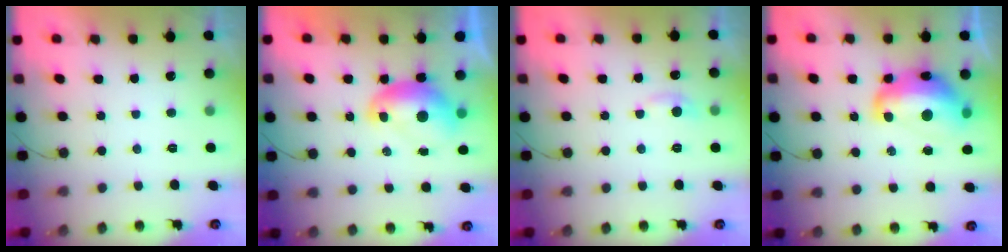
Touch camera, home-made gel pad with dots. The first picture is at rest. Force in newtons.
{"total": 8.9, "press": 8.9, "slide": 0.4}
{"total": 5.6, "press": 5.5, "slide": 0.6}
{"total": 15.6, "press": 15.5, "slide": 1.4}